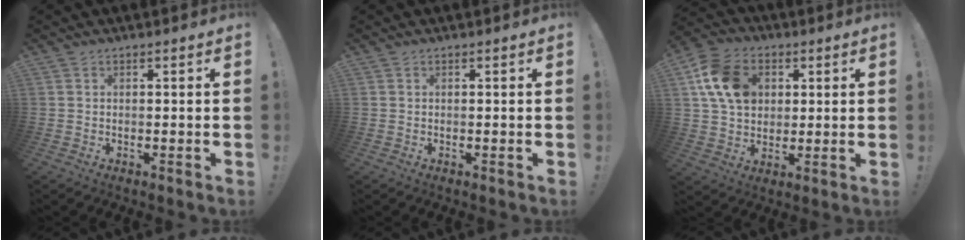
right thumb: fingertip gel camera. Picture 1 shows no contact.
{"total": 0.0}
{"total": 14.9, "force": [4.5, 11.5, 8.5], "torque": [-0.136, -0.002, 0.093]}